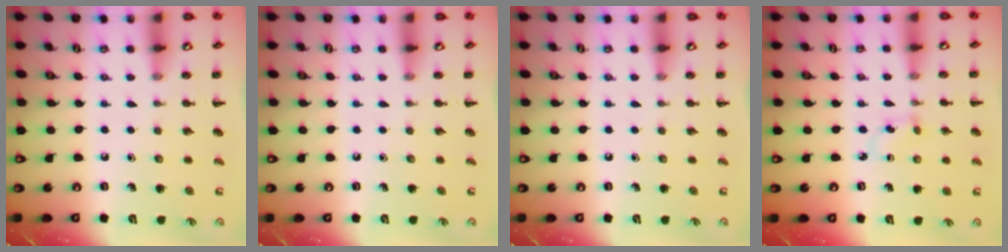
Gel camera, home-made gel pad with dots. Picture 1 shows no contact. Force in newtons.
{"total": 0.0}
{"total": 0.0}
{"total": 2.5, "press": 2.3, "slide": 1.1}